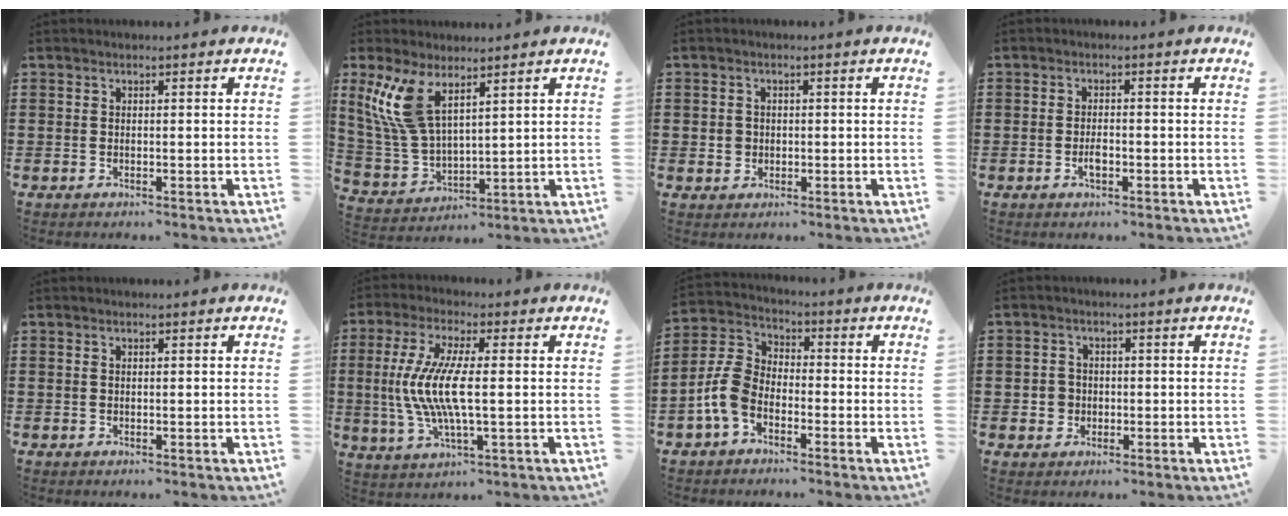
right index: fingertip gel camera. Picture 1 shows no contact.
{"total": 9.0, "force": [4.7, 4.0, 6.6], "torque": [-0.176, -0.013, 0.082]}
{"total": 2.0, "force": [-0.2, 1.9, 0.4], "torque": [-0.014, 0.006, -0.006]}
{"total": 2.2, "force": [-0.8, 0.8, 1.8], "torque": [-0.036, 0.000, -0.013]}
{"total": 0.0}
{"total": 9.0, "force": [-0.4, 2.0, 8.8], "torque": [-0.198, -0.020, -0.017]}
{"total": 6.9, "force": [-3.1, 4.3, 4.5], "torque": [-0.131, 0.000, -0.069]}
{"total": 3.0, "force": [-0.6, 2.9, 0.8], "torque": [-0.025, 0.007, -0.015]}